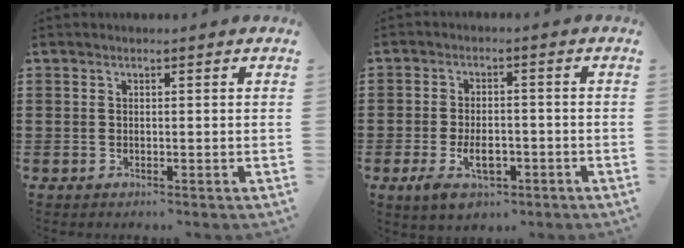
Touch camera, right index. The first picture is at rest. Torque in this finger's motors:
{"motor_torque": [1.77, 0.37, 0.59, 0.16]}